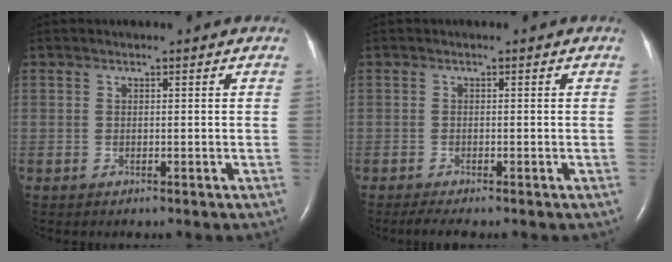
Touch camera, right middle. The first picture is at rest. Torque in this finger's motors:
{"motor_torque": [0.18, -0.13, -0.05, 0.00]}